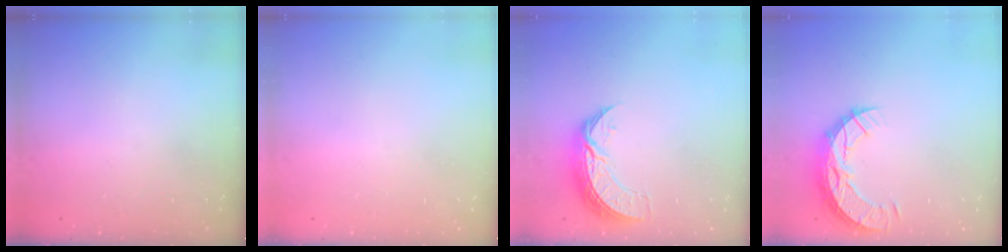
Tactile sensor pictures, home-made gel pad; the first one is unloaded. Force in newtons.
{"total": 0.0}
{"total": 8.6, "press": 8.6, "slide": 0.6}
{"total": 10.3, "press": 10.2, "slide": 0.8}